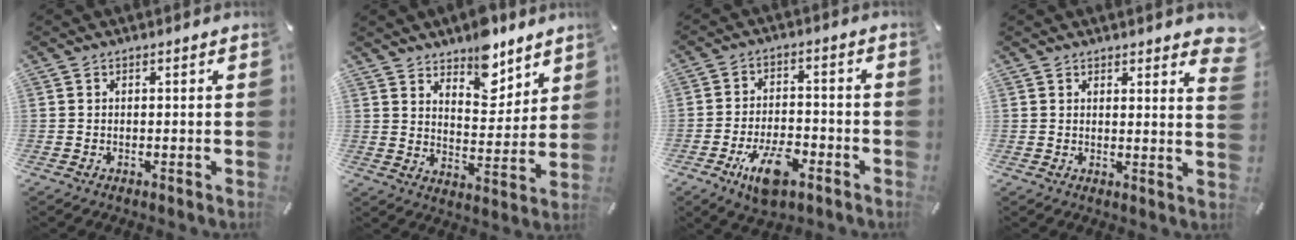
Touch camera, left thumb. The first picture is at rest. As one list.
[{"total": 9.6, "force": [8.0, 4.6, 2.6], "torque": [-0.023, -0.067, 0.144]}, {"total": 10.4, "force": [-5.7, 4.9, 7.2], "torque": [-0.129, 0.020, -0.100]}, {"total": 3.0, "force": [2.5, 0.9, 1.5], "torque": [-0.014, -0.017, 0.040]}]